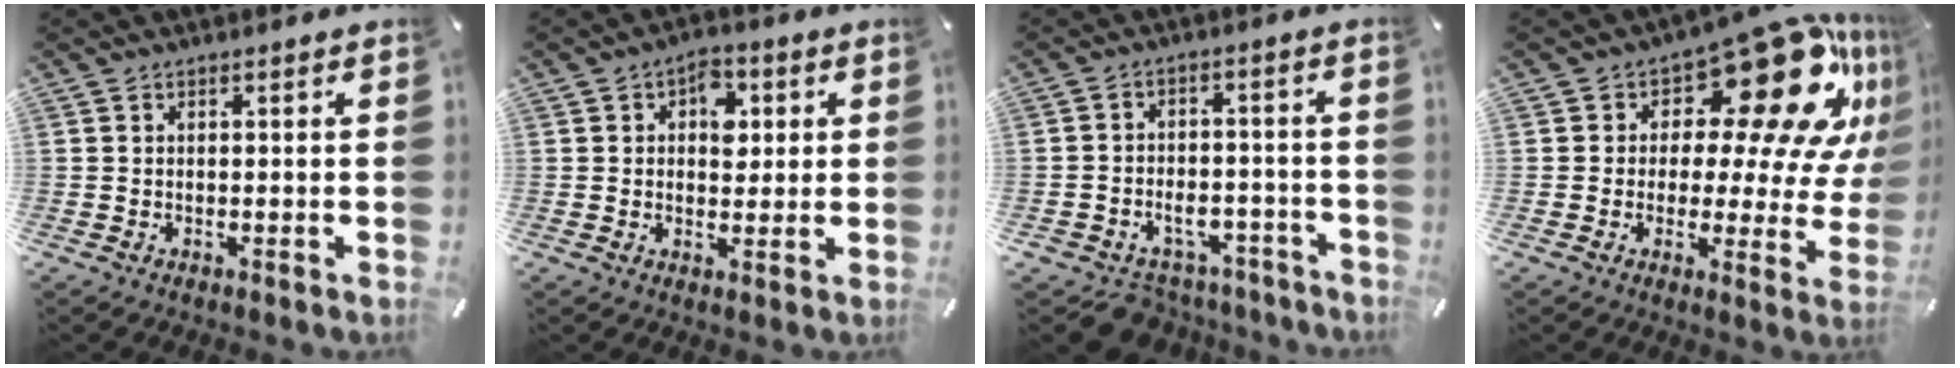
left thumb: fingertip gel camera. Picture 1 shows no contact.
{"total": 6.6, "force": [1.4, 4.7, 4.4], "torque": [-0.044, -0.005, 0.014]}
{"total": 6.7, "force": [-3.0, 5.5, 2.4], "torque": [-0.048, 0.021, -0.048]}
{"total": 21.2, "force": [11.3, 9.5, 15.2], "torque": [-0.194, -0.095, 0.184]}